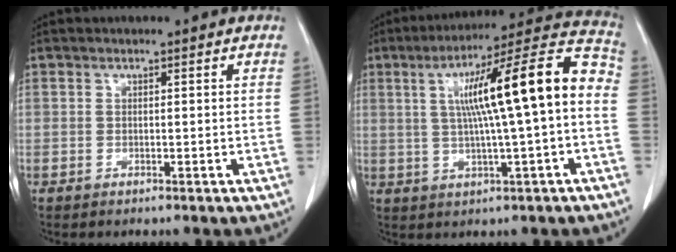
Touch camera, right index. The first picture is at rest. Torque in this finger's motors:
{"motor_torque": [1.53, 0.61, 0.41, 0.21]}